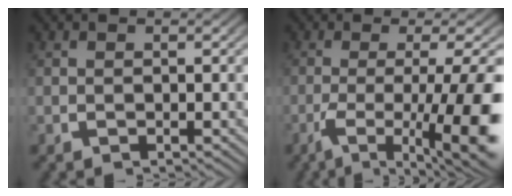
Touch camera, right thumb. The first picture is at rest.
{"total": 11.4, "force": [-2.6, 5.0, 9.9], "torque": [-0.164, -0.037, -0.014]}